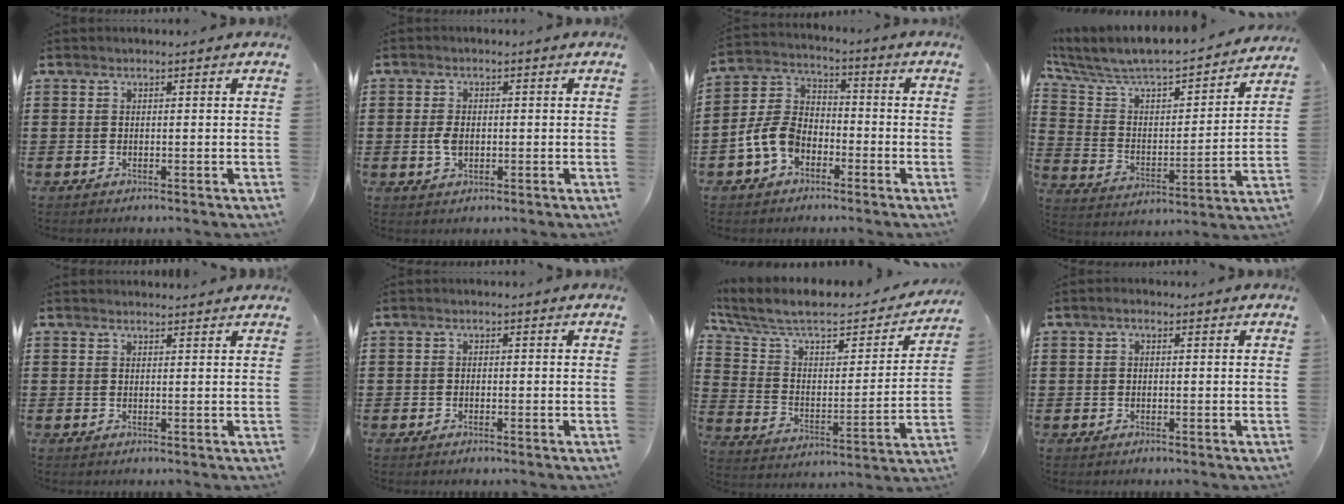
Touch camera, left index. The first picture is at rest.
{"total": 2.9, "force": [-0.1, 1.7, 2.4], "torque": [-0.062, -0.003, -0.006]}
{"total": 7.6, "force": [-3.4, 5.1, 4.4], "torque": [-0.124, 0.003, -0.074]}
{"total": 6.1, "force": [5.4, 1.6, 2.4], "torque": [-0.078, -0.053, 0.083]}
{"total": 1.3, "force": [1.3, 0.1, 0.1], "torque": [-0.004, -0.001, 0.025]}
{"total": 0.8, "force": [-0.6, 0.4, 0.2], "torque": [-0.007, 0.000, -0.014]}
{"total": 8.5, "force": [6.7, 2.6, 4.5], "torque": [-0.117, -0.047, 0.113]}
{"total": 0.8, "force": [-0.2, 0.5, 0.6], "torque": [-0.012, 0.003, -0.005]}